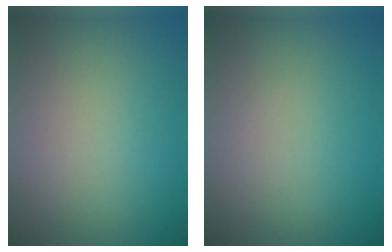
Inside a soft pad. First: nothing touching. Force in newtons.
{"total": 0.0}